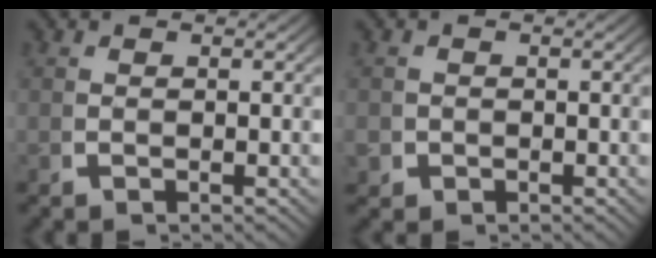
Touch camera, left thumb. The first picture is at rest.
{"total": 1.8, "force": [-0.6, 1.7, 0.3], "torque": [-0.010, -0.014, -0.007]}